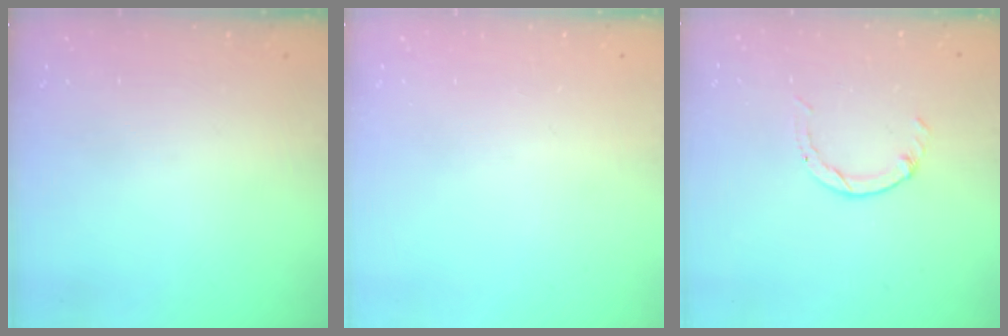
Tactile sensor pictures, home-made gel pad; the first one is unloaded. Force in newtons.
{"total": 0.0}
{"total": 0.5, "press": 0.5, "slide": 0.1}